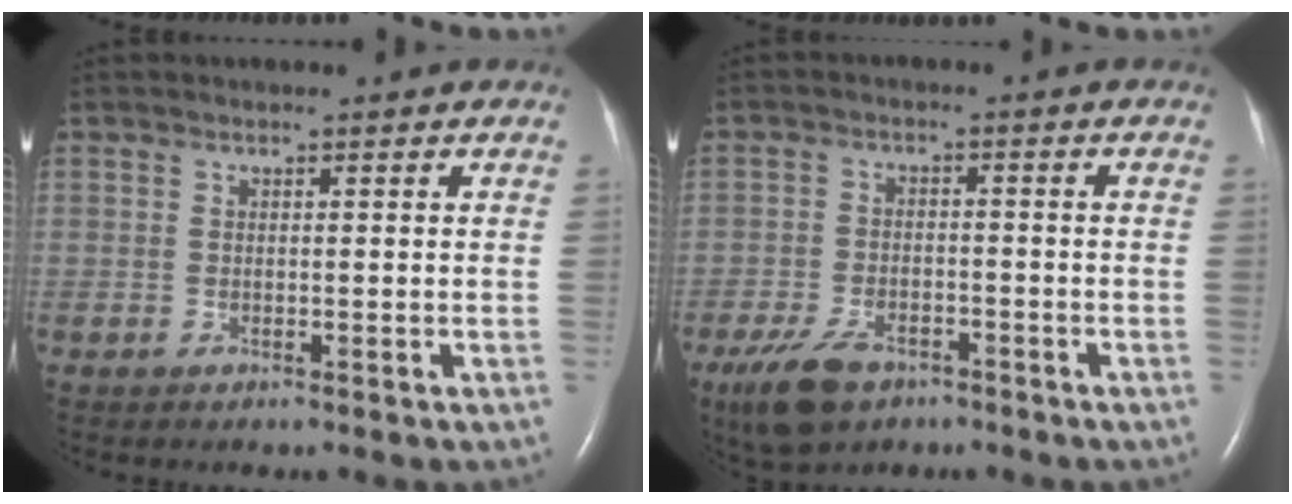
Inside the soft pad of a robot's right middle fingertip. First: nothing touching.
{"total": 7.7, "force": [-5.1, 3.9, 4.2], "torque": [-0.091, -0.009, -0.085]}